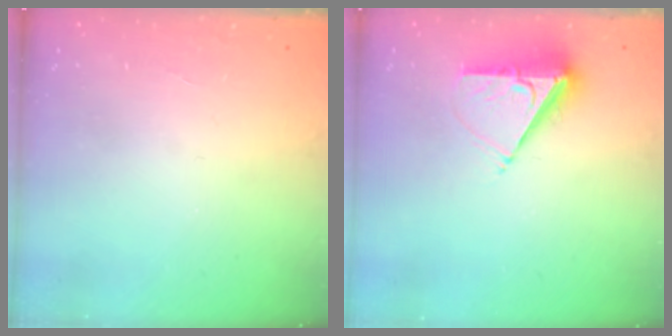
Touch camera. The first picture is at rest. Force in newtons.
{"total": 7.9, "press": 7.9, "slide": 0.3}